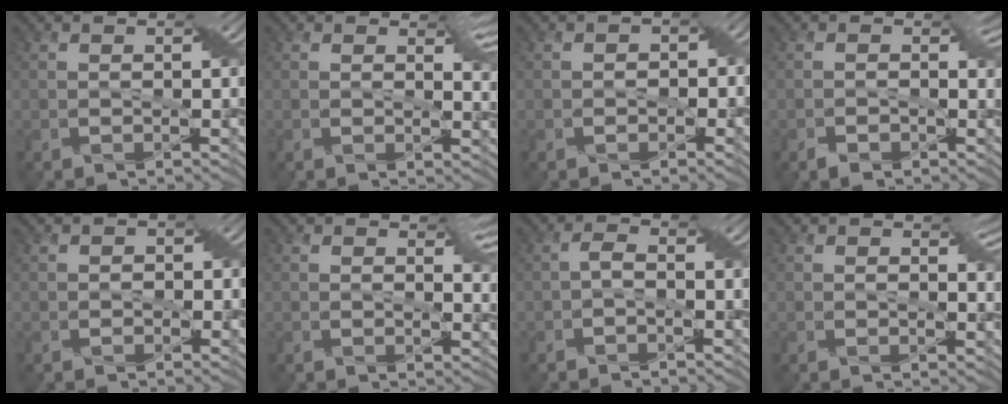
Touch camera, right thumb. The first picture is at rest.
{"total": 3.4, "force": [2.0, 1.3, 2.4], "torque": [-0.041, -0.005, 0.027]}
{"total": 2.7, "force": [-0.9, 2.3, 1.0], "torque": [-0.006, 0.007, -0.021]}
{"total": 1.2, "force": [-0.9, 0.6, 0.7], "torque": [-0.023, -0.006, -0.021]}
{"total": 1.8, "force": [-0.6, 1.6, 0.6], "torque": [-0.002, 0.005, -0.015]}
{"total": 2.5, "force": [1.6, 0.9, 1.7], "torque": [-0.032, -0.003, 0.023]}
{"total": 1.0, "force": [-0.7, -0.3, 0.7], "torque": [-0.033, 0.003, -0.014]}
{"total": 1.0, "force": [1.0, -0.2, 0.1], "torque": [-0.015, -0.003, 0.013]}